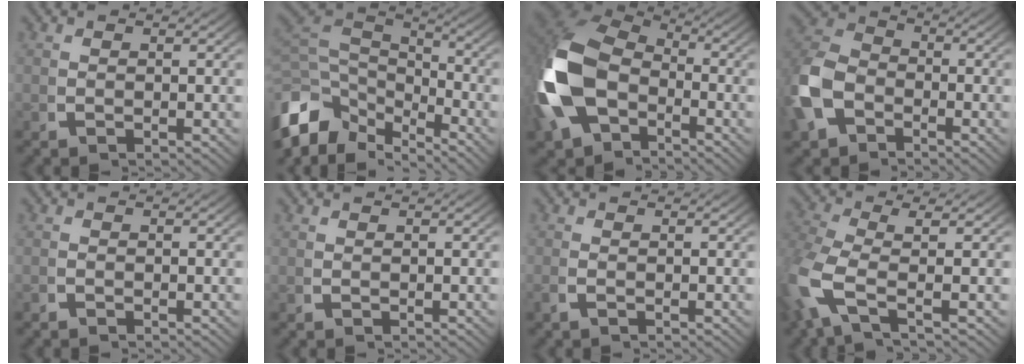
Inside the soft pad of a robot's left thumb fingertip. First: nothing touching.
{"total": 11.1, "force": [-1.1, 7.7, 8.0], "torque": [-0.178, -0.029, -0.007]}
{"total": 13.9, "force": [-0.9, 9.9, 9.8], "torque": [-0.244, -0.021, 0.001]}
{"total": 8.5, "force": [-1.7, 6.8, 4.8], "torque": [-0.126, -0.024, -0.023]}
{"total": 0.6, "force": [-0.6, 0.0, 0.0], "torque": [0.004, 0.000, -0.014]}
{"total": 0.0}
{"total": 0.6, "force": [-0.4, 0.0, 0.5], "torque": [-0.015, 0.002, -0.007]}
{"total": 6.7, "force": [-1.2, 3.3, 5.7], "torque": [-0.180, -0.026, -0.004]}